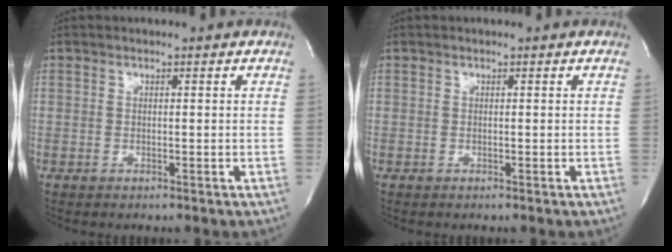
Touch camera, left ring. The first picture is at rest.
{"total": 0.0}